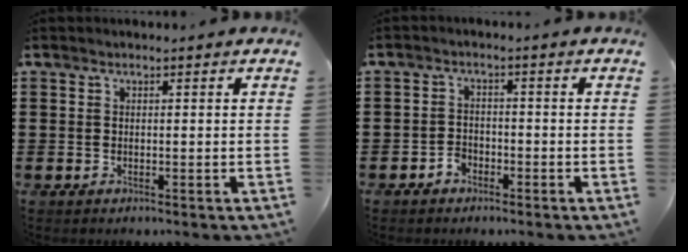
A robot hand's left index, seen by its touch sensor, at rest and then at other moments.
{"total": 2.1, "force": [-1.6, 1.2, 0.5], "torque": [-0.015, 0.003, -0.034]}